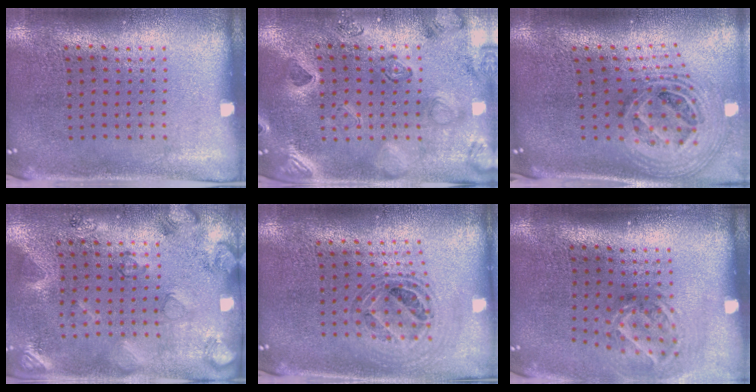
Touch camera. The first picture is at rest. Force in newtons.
{"total": 2.4, "press": 2.4, "slide": 0.5}
{"total": 2.4, "press": 1.8, "slide": 1.6}
{"total": 2.1, "press": 1.9, "slide": 1.0}
{"total": 0.8, "press": 0.8, "slide": 0.1}
{"total": 1.9, "press": 1.3, "slide": 1.5}